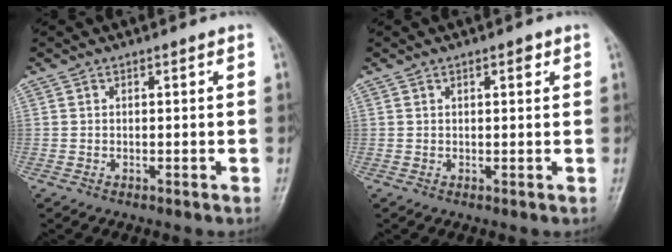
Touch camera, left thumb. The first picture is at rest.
{"total": 1.7, "force": [0.8, 0.6, 1.3], "torque": [-0.015, 0.000, 0.010]}